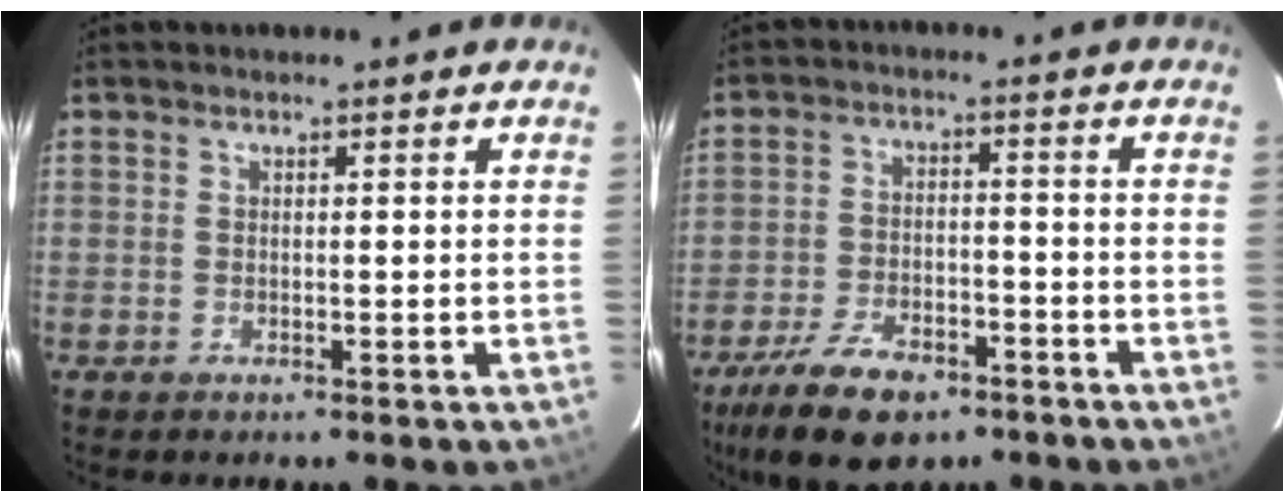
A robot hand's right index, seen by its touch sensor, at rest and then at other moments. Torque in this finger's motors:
{"motor_torque": [1.05, -1.09, 0.63, 0.08]}